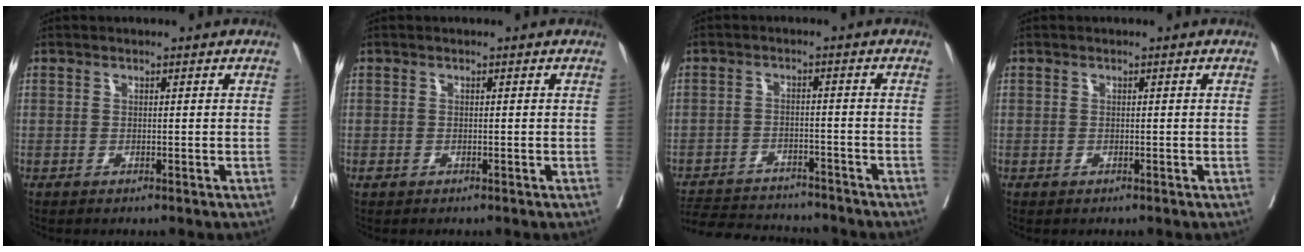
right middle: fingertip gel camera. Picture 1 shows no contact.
{"total": 0.5, "force": [-0.2, 0.4, 0.2], "torque": [-0.005, 0.001, -0.003]}
{"total": 12.8, "force": [-12.0, 2.9, 3.2], "torque": [-0.059, 0.005, -0.171]}
{"total": 0.0}